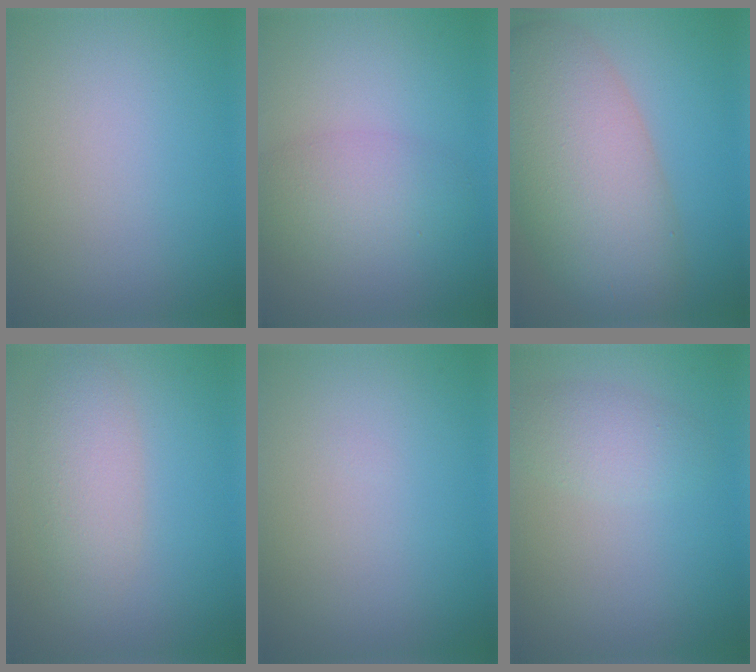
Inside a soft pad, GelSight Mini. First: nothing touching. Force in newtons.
{"total": 3.6, "press": 3.6, "slide": 0.2}
{"total": 10.9, "press": 10.9, "slide": 0.5}
{"total": 3.5, "press": 3.5, "slide": 0.1}
{"total": 0.0}
{"total": 2.4, "press": 2.4, "slide": 0.1}